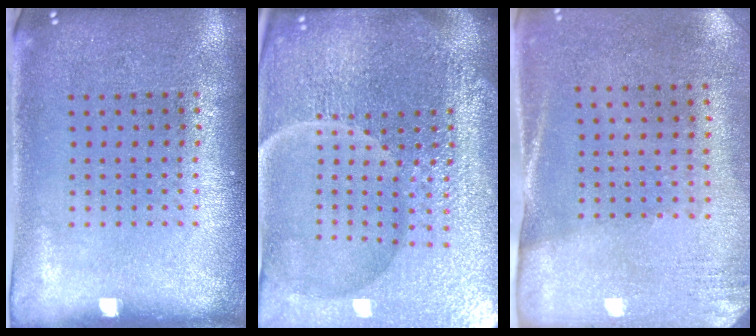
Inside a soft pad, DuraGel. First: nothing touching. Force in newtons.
{"total": 7.0, "press": 6.2, "slide": 3.4}
{"total": 2.6, "press": 2.3, "slide": 1.3}